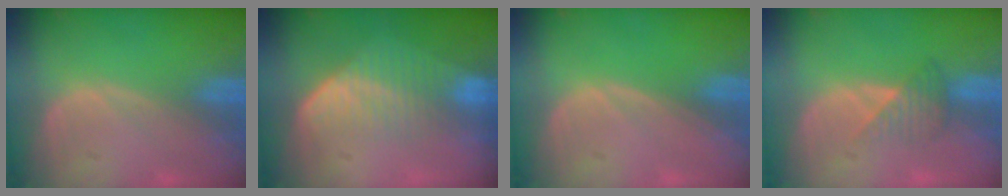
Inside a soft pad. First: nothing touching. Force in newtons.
{"total": 7.2, "press": 6.1, "slide": 3.8}
{"total": 0.0}
{"total": 3.3, "press": 3.2, "slide": 1.0}